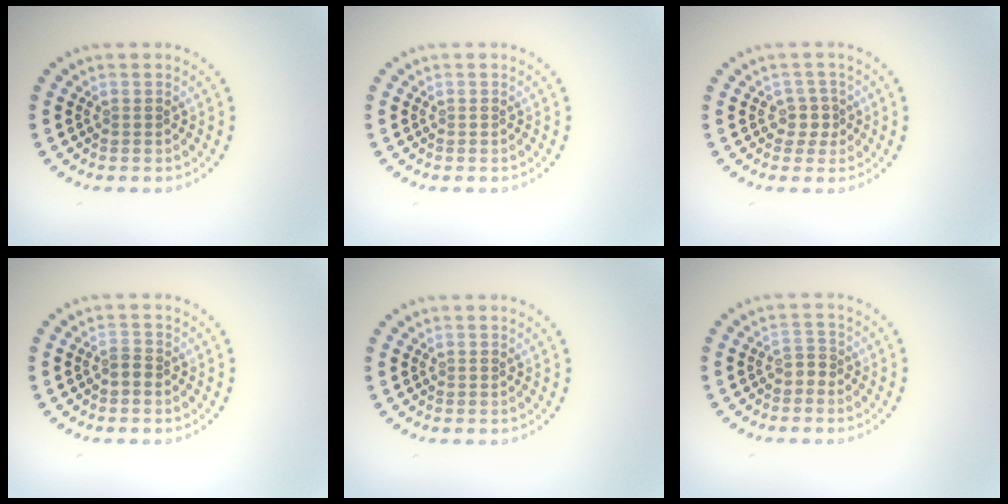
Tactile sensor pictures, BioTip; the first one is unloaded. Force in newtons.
{"total": 0.0}
{"total": 1.6, "press": 1.2, "slide": 1.1}
{"total": 1.1, "press": 0.9, "slide": 0.7}
{"total": 0.0}
{"total": 1.1, "press": 0.8, "slide": 0.7}